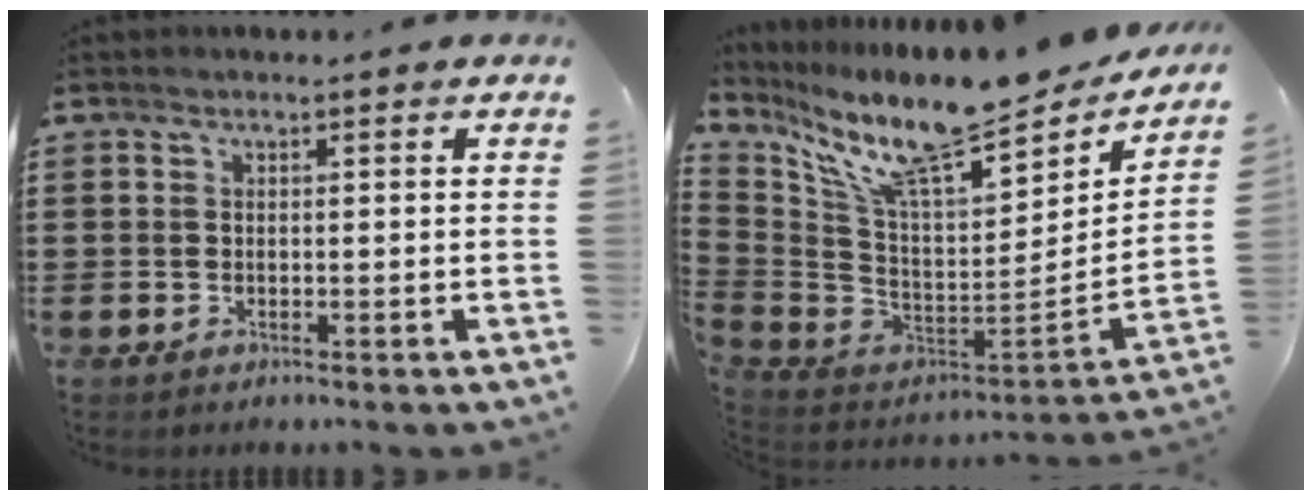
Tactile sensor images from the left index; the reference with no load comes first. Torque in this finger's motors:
{"motor_torque": [2.14, 0.00, 1.05, 0.21]}